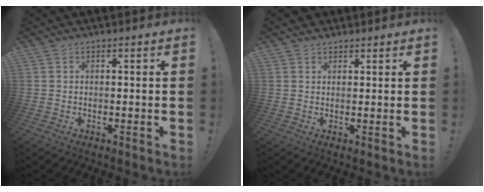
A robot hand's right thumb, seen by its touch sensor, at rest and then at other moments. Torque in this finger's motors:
{"motor_torque": [0.85, 1.64, 1.25, 1.52, 0.02]}